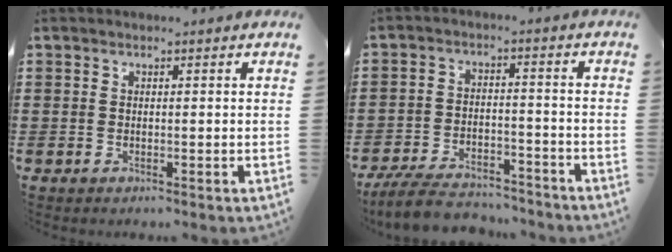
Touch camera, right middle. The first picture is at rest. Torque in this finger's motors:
{"motor_torque": [0.83, -0.17, 0.23, 0.07]}